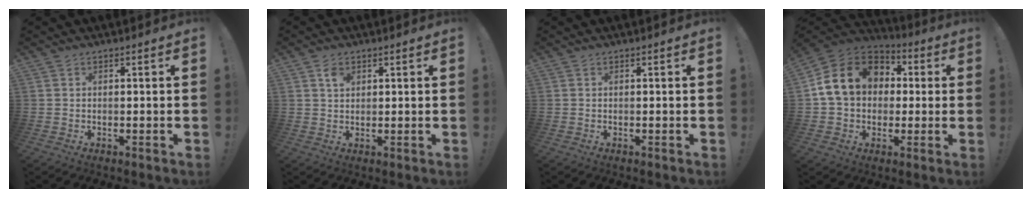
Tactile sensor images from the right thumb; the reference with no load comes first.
{"total": 3.0, "force": [1.5, 1.9, 1.8], "torque": [-0.017, -0.004, 0.023]}
{"total": 0.0}
{"total": 17.0, "force": [3.8, 13.1, 10.1], "torque": [-0.166, 0.004, 0.072]}